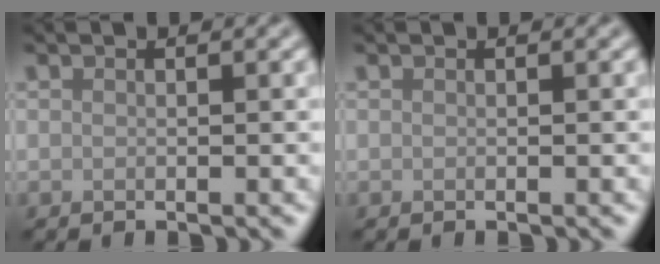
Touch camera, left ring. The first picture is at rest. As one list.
[{"total": 0.0}]